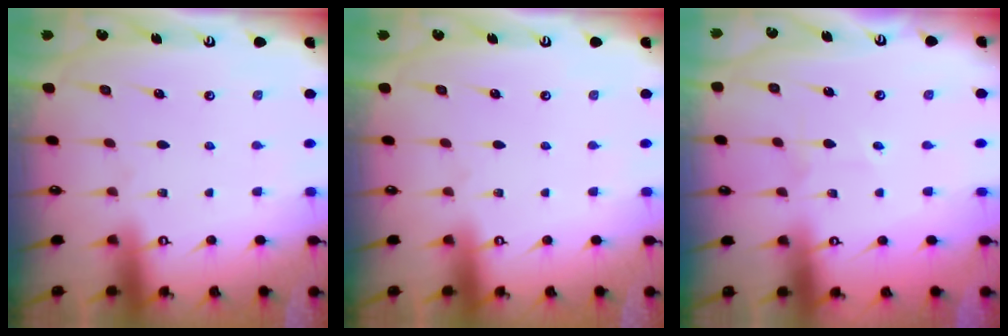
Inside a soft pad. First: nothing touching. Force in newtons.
{"total": 0.0}
{"total": 2.0, "press": 1.9, "slide": 0.5}